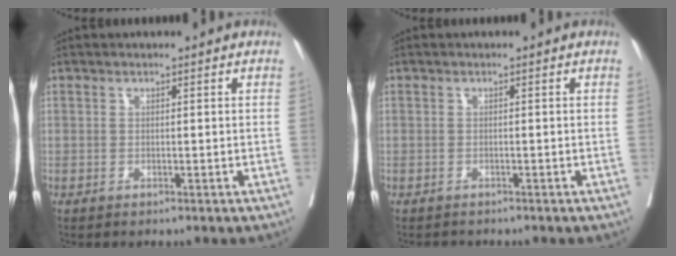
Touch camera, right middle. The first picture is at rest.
{"total": 1.4, "force": [-1.3, 0.4, 0.1], "torque": [-0.006, -0.005, -0.021]}